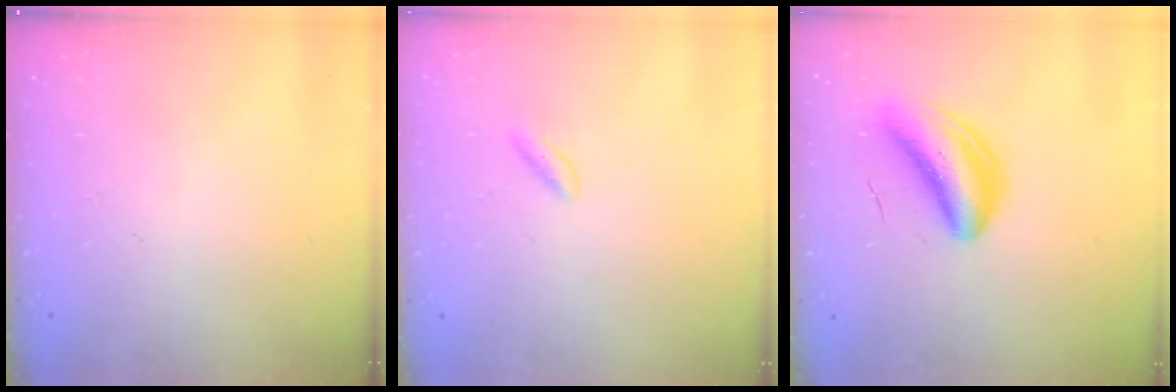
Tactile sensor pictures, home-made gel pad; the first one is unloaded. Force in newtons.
{"total": 1.9, "press": 1.8, "slide": 0.8}
{"total": 8.0, "press": 7.7, "slide": 2.0}